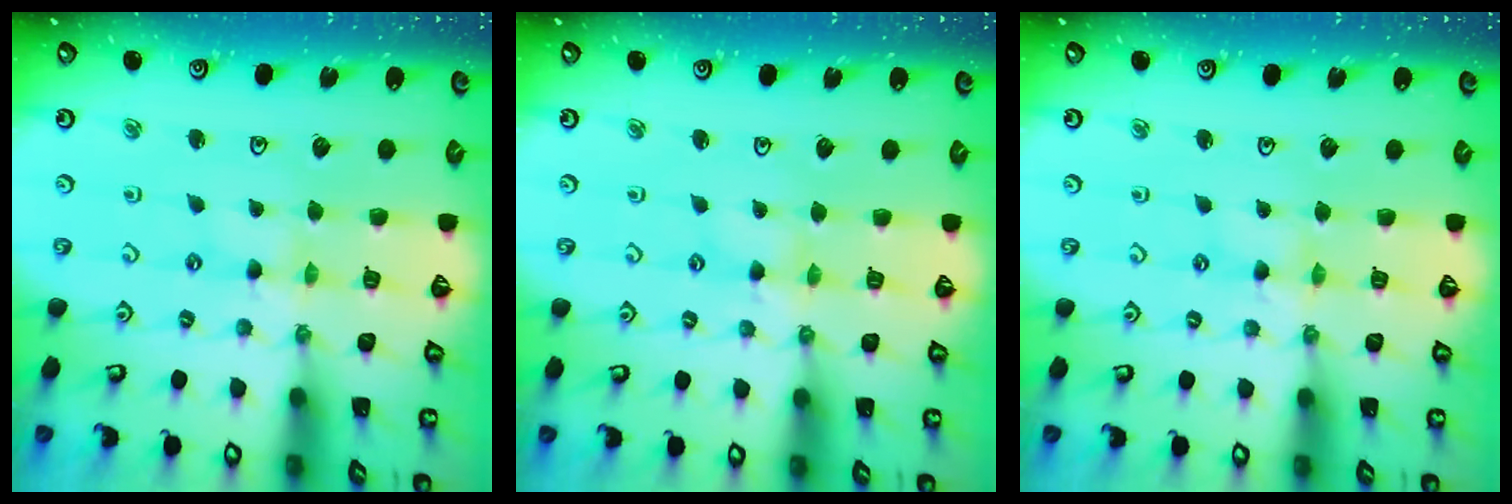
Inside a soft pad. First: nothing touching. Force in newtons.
{"total": 2.4, "press": 2.3, "slide": 0.4}
{"total": 1.5, "press": 1.4, "slide": 0.3}